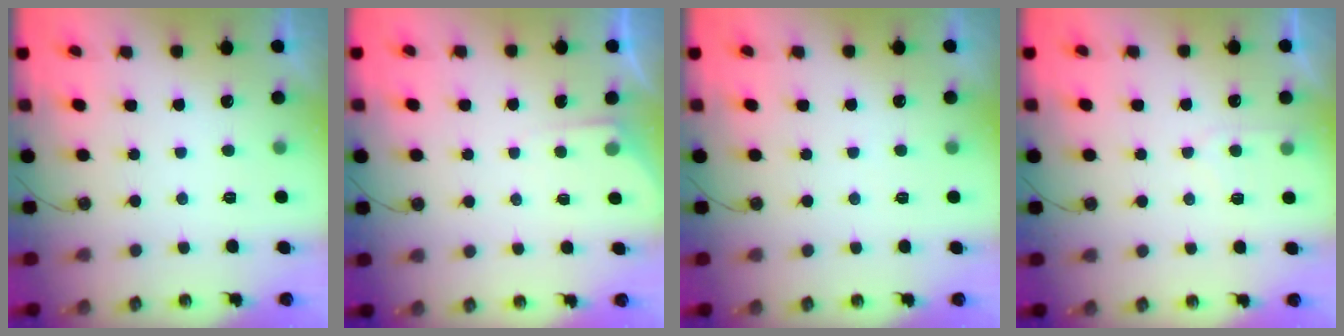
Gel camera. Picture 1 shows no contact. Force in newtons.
{"total": 3.7, "press": 3.7, "slide": 0.4}
{"total": 3.3, "press": 3.2, "slide": 0.5}
{"total": 5.2, "press": 5.2, "slide": 0.6}